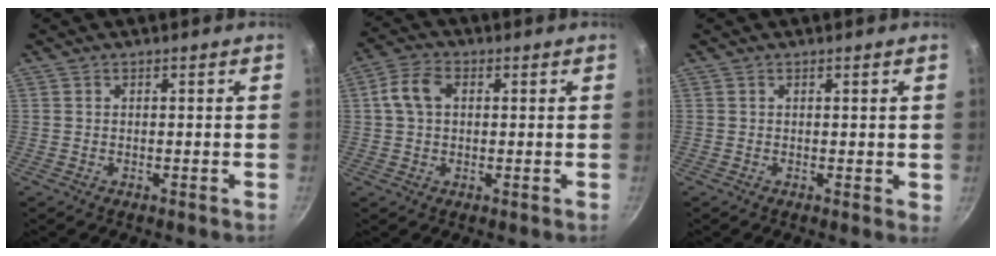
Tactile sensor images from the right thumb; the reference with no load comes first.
{"total": 6.2, "force": [1.1, 4.3, 4.3], "torque": [-0.080, 0.017, 0.013]}
{"total": 0.9, "force": [0.2, 0.4, 0.7], "torque": [-0.005, -0.002, 0.003]}